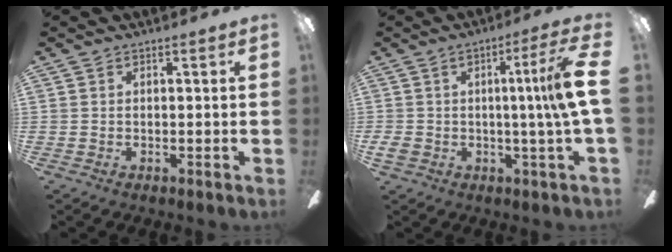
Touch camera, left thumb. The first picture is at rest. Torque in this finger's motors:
{"motor_torque": [-0.77, 1.88, 1.88, 0.88, 0.23]}